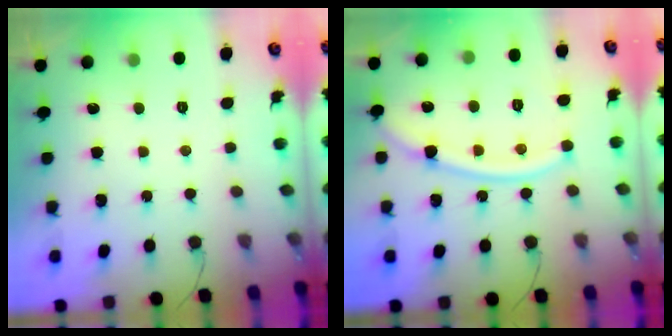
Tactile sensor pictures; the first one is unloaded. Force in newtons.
{"total": 12.0, "press": 11.9, "slide": 1.5}